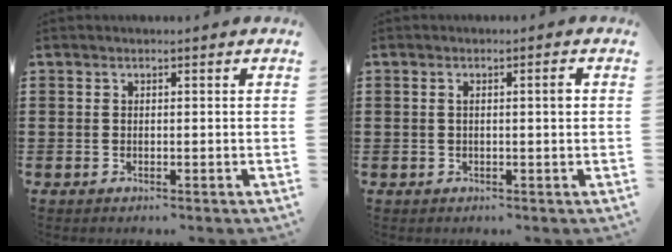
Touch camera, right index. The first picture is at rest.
{"total": 1.9, "force": [0.4, 0.2, 1.9], "torque": [-0.035, 0.001, 0.004]}